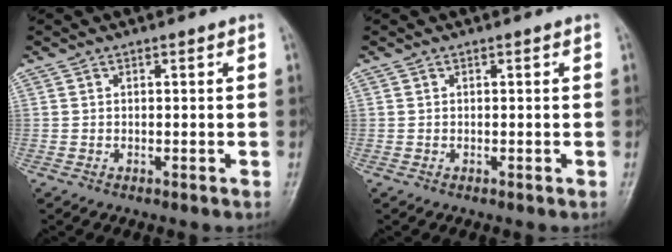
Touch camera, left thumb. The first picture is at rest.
{"total": 0.0}